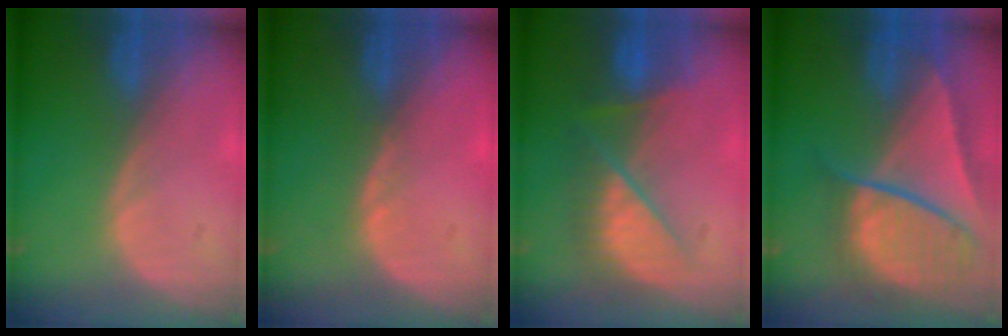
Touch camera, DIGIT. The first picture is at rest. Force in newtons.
{"total": 0.7, "press": 0.7, "slide": 0.2}
{"total": 7.2, "press": 7.2, "slide": 0.6}
{"total": 10.0, "press": 8.4, "slide": 5.5}